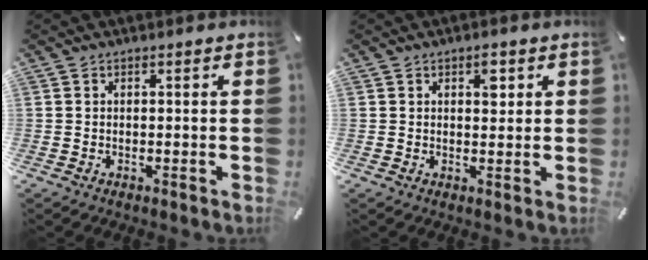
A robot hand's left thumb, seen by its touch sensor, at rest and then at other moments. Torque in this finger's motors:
{"motor_torque": [0.31, 0.51, 0.19, -0.54, 0.11]}